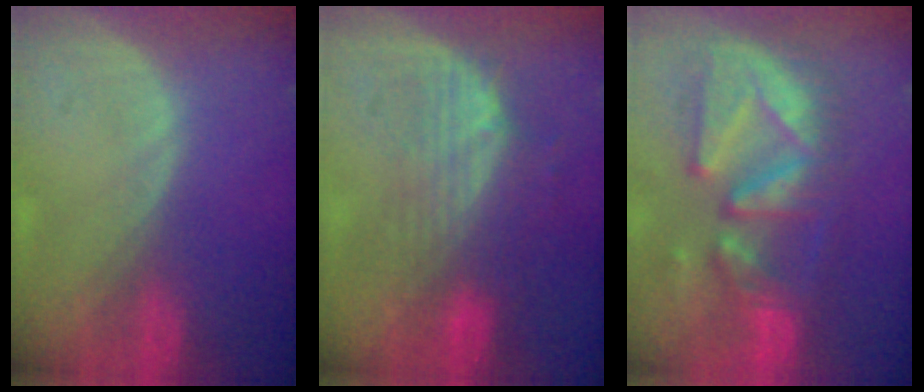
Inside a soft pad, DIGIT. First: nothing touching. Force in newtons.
{"total": 7.7, "press": 6.9, "slide": 3.5}
{"total": 11.5, "press": 10.8, "slide": 4.1}